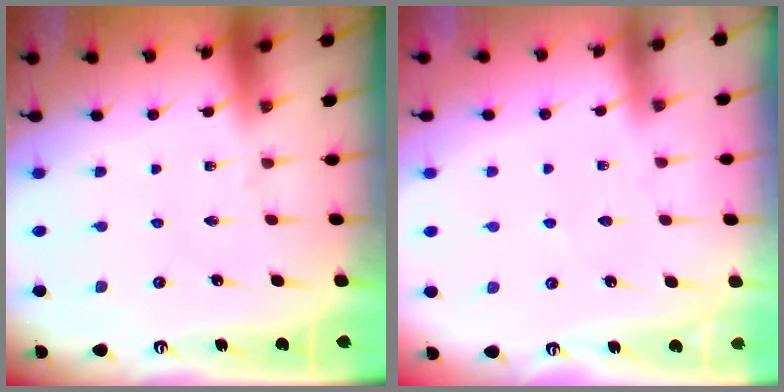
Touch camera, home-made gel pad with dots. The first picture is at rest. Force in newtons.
{"total": 2.4, "press": 2.4, "slide": 0.3}